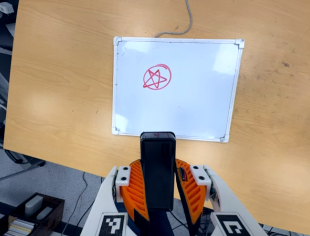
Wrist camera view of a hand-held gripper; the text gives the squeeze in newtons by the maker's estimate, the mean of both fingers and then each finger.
{"total": 9.0, "left": 7.5, "right": 10.5}